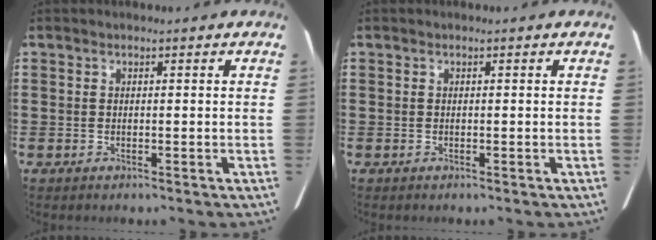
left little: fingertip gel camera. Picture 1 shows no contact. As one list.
[{"total": 0.0}]